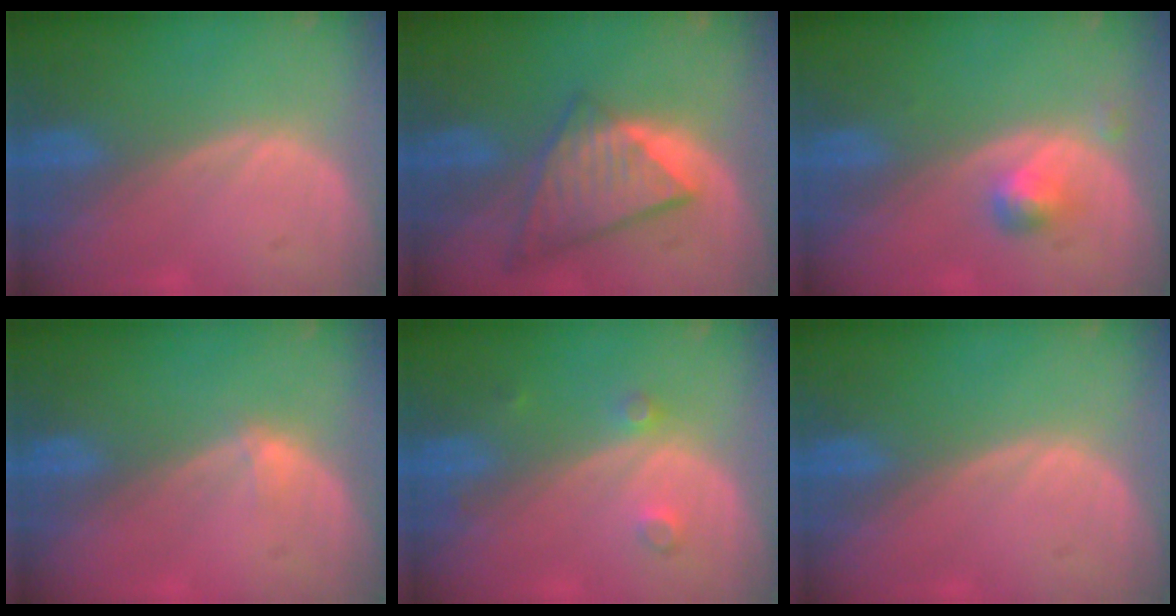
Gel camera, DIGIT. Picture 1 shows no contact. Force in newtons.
{"total": 9.0, "press": 7.8, "slide": 4.4}
{"total": 2.4, "press": 2.4, "slide": 0.2}
{"total": 1.1, "press": 0.8, "slide": 0.7}
{"total": 2.5, "press": 2.1, "slide": 1.3}
{"total": 0.0}